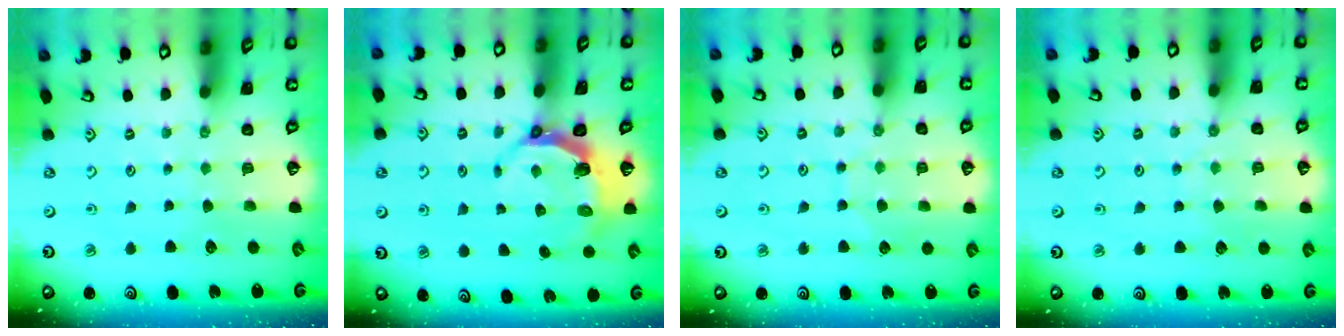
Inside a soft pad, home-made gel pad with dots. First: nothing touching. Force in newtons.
{"total": 5.7, "press": 4.4, "slide": 3.6}
{"total": 6.7, "press": 6.6, "slide": 0.6}
{"total": 4.6, "press": 4.6, "slide": 0.5}